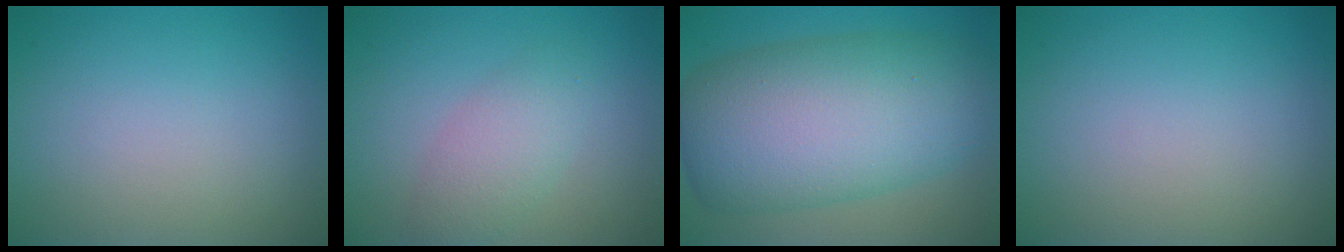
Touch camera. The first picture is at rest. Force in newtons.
{"total": 3.0, "press": 3.0, "slide": 0.1}
{"total": 12.8, "press": 12.8, "slide": 0.3}
{"total": 0.0}